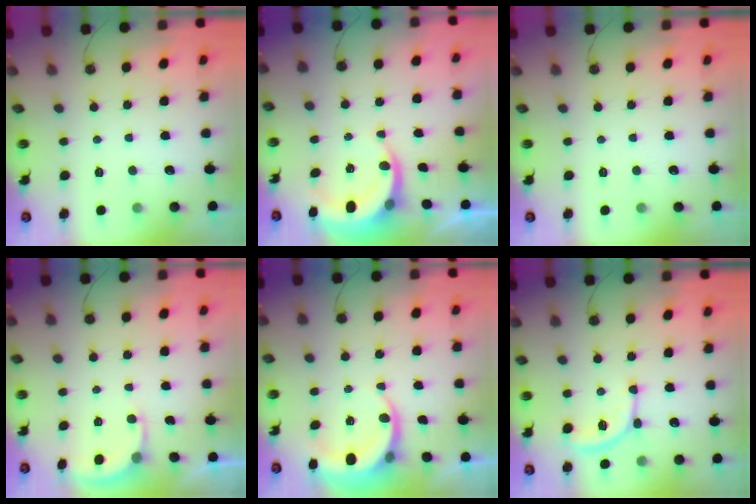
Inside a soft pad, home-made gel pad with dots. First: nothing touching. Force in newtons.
{"total": 4.7, "press": 4.7, "slide": 0.2}
{"total": 0.0}
{"total": 2.7, "press": 2.7, "slide": 0.2}
{"total": 6.7, "press": 6.7, "slide": 0.8}
{"total": 8.5, "press": 8.5, "slide": 0.9}